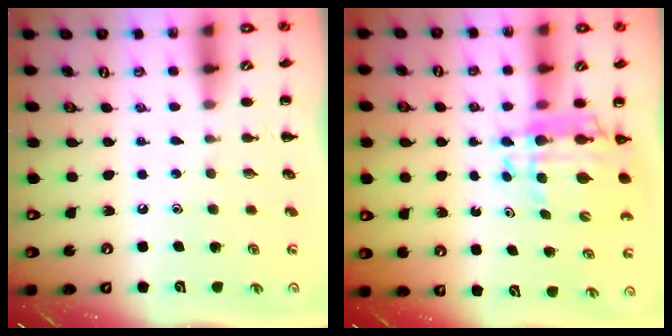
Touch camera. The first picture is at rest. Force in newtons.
{"total": 9.3, "press": 8.8, "slide": 3.0}